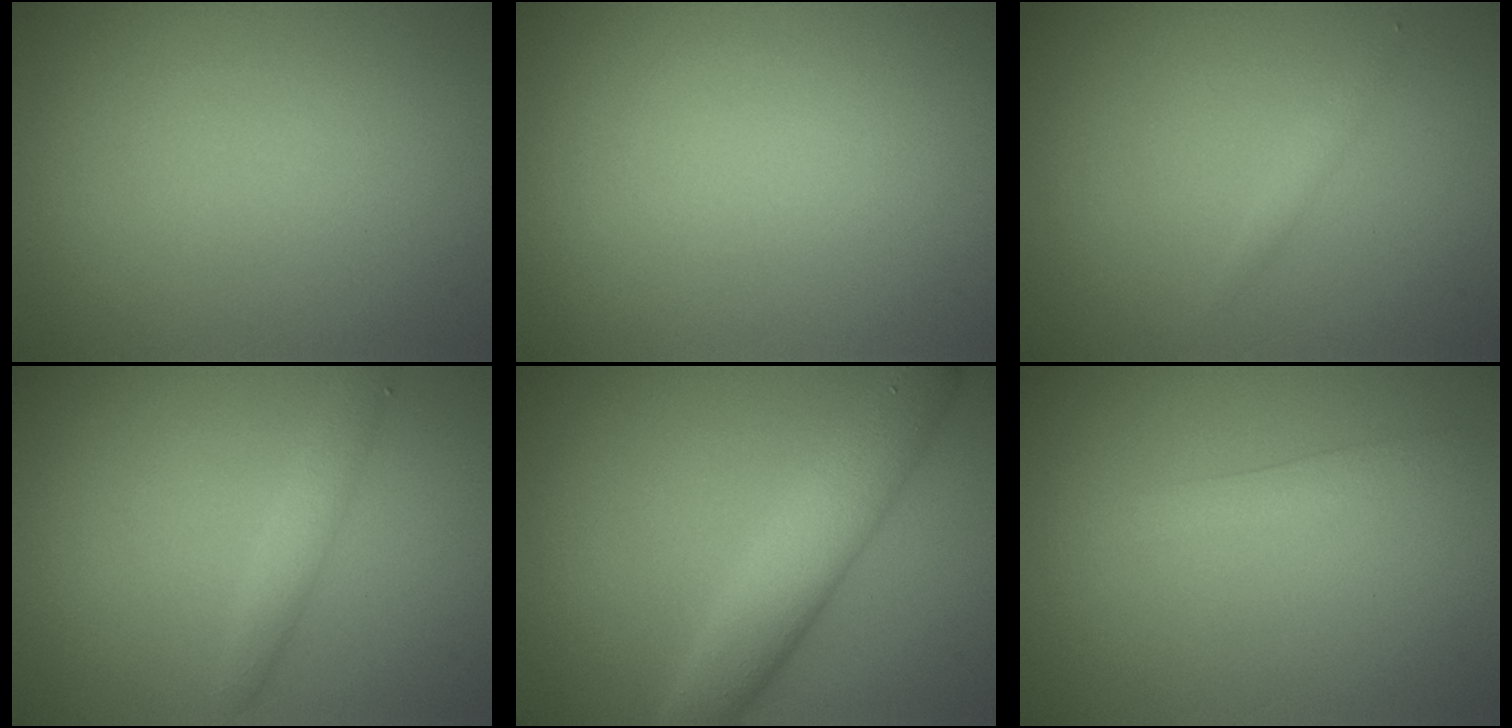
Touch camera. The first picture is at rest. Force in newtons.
{"total": 0.0}
{"total": 0.8, "press": 0.8, "slide": 0.0}
{"total": 1.9, "press": 1.9, "slide": 0.1}
{"total": 5.1, "press": 5.1, "slide": 0.2}
{"total": 1.5, "press": 1.5, "slide": 0.1}